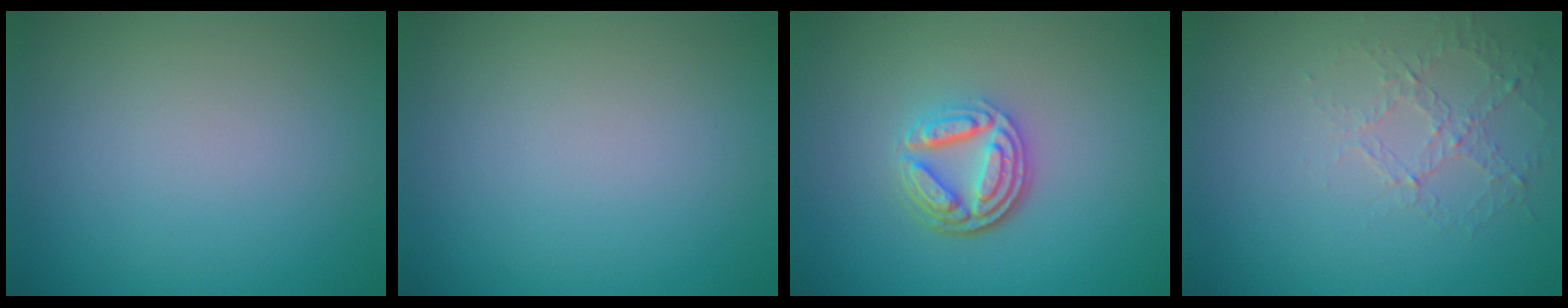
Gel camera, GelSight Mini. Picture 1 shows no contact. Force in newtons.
{"total": 0.0}
{"total": 4.5, "press": 3.3, "slide": 3.0}
{"total": 1.4, "press": 0.8, "slide": 1.2}